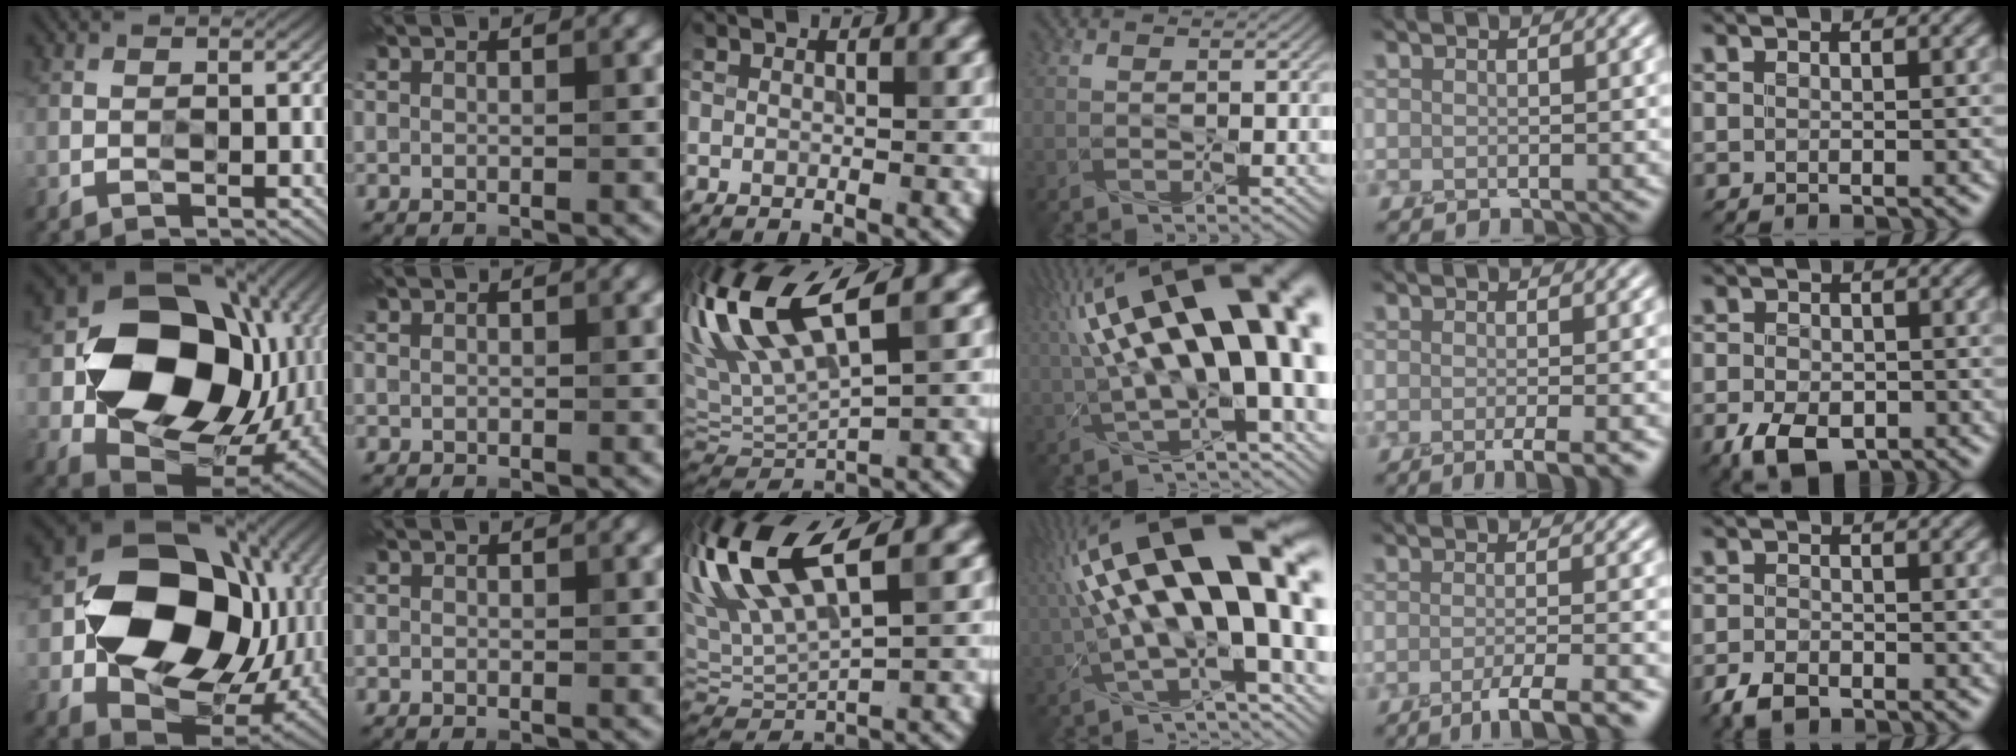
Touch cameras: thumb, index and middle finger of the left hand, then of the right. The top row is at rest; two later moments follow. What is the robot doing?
{"motion": "screw", "object": "dispenser bottle"}